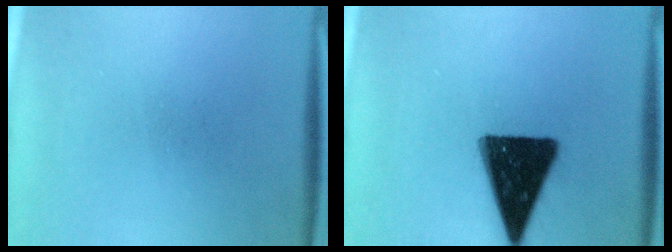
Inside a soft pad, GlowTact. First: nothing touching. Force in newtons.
{"total": 17.2}